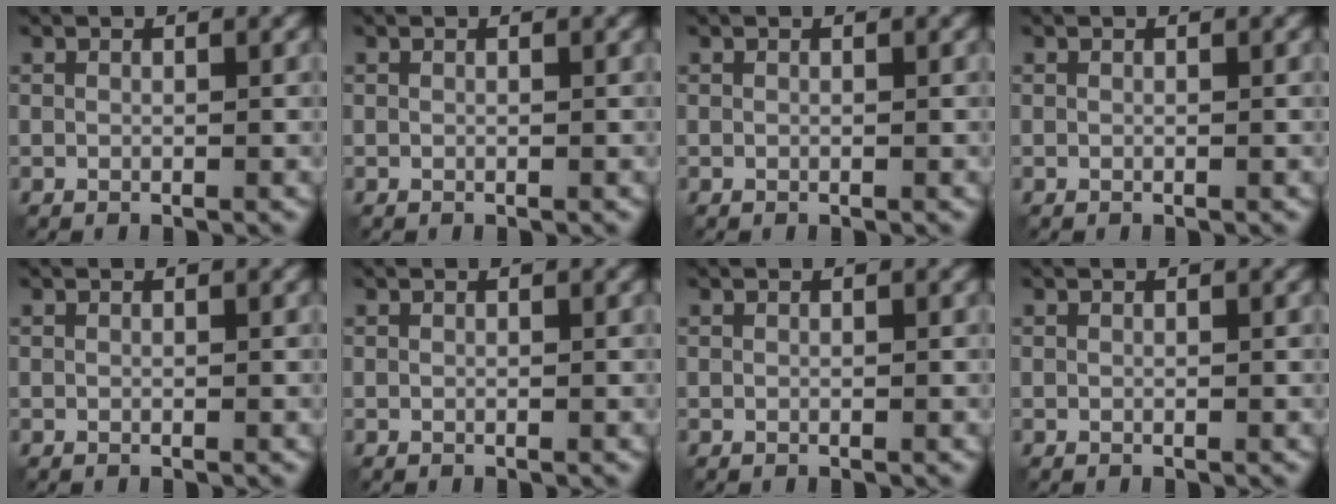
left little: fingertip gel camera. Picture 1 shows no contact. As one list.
[{"total": 0.0}, {"total": 0.0}, {"total": 0.0}, {"total": 0.0}, {"total": 0.0}, {"total": 0.0}, {"total": 0.0}]